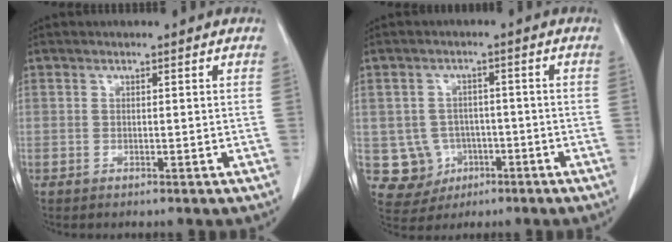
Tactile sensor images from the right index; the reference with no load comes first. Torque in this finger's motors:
{"motor_torque": [-0.27, 0.13, -1.05, -0.21]}